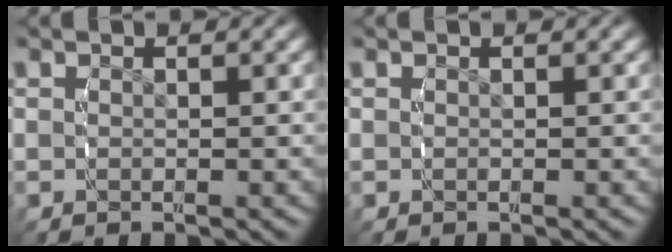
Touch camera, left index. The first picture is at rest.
{"total": 0.0}